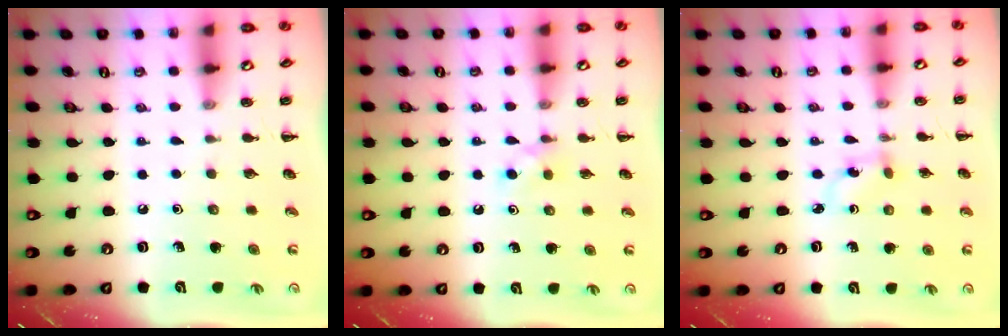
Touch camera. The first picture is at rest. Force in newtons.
{"total": 2.9, "press": 2.7, "slide": 1.1}
{"total": 2.2, "press": 2.0, "slide": 1.0}